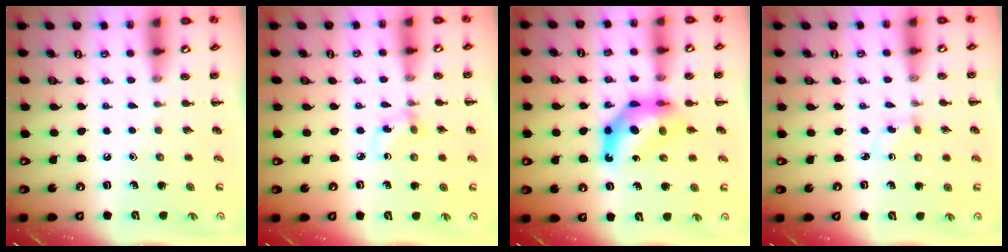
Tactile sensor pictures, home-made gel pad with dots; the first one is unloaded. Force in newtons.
{"total": 2.9, "press": 2.7, "slide": 1.2}
{"total": 9.1, "press": 8.6, "slide": 2.9}
{"total": 1.9, "press": 1.6, "slide": 0.9}